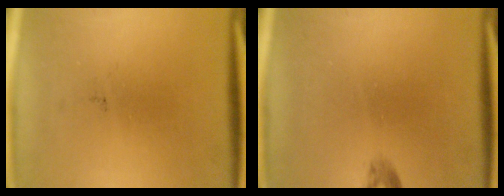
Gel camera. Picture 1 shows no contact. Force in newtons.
{"total": 0.9}